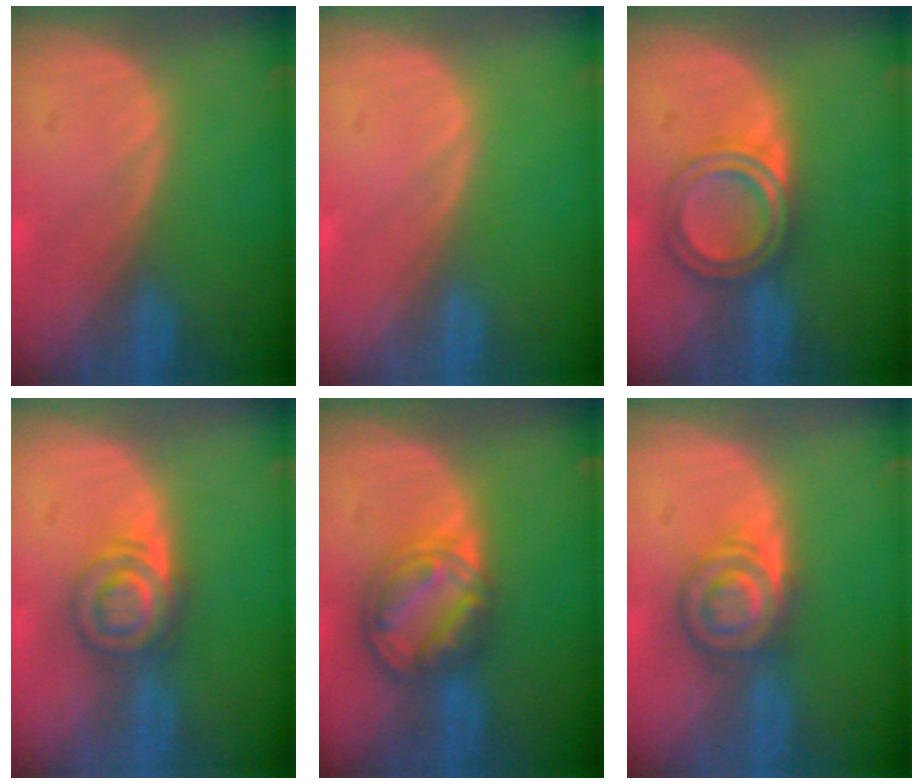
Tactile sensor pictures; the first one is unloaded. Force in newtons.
{"total": 0.0}
{"total": 5.3, "press": 5.3, "slide": 0.2}
{"total": 6.2, "press": 5.5, "slide": 2.8}
{"total": 8.2, "press": 7.0, "slide": 4.2}
{"total": 6.1, "press": 5.9, "slide": 1.8}